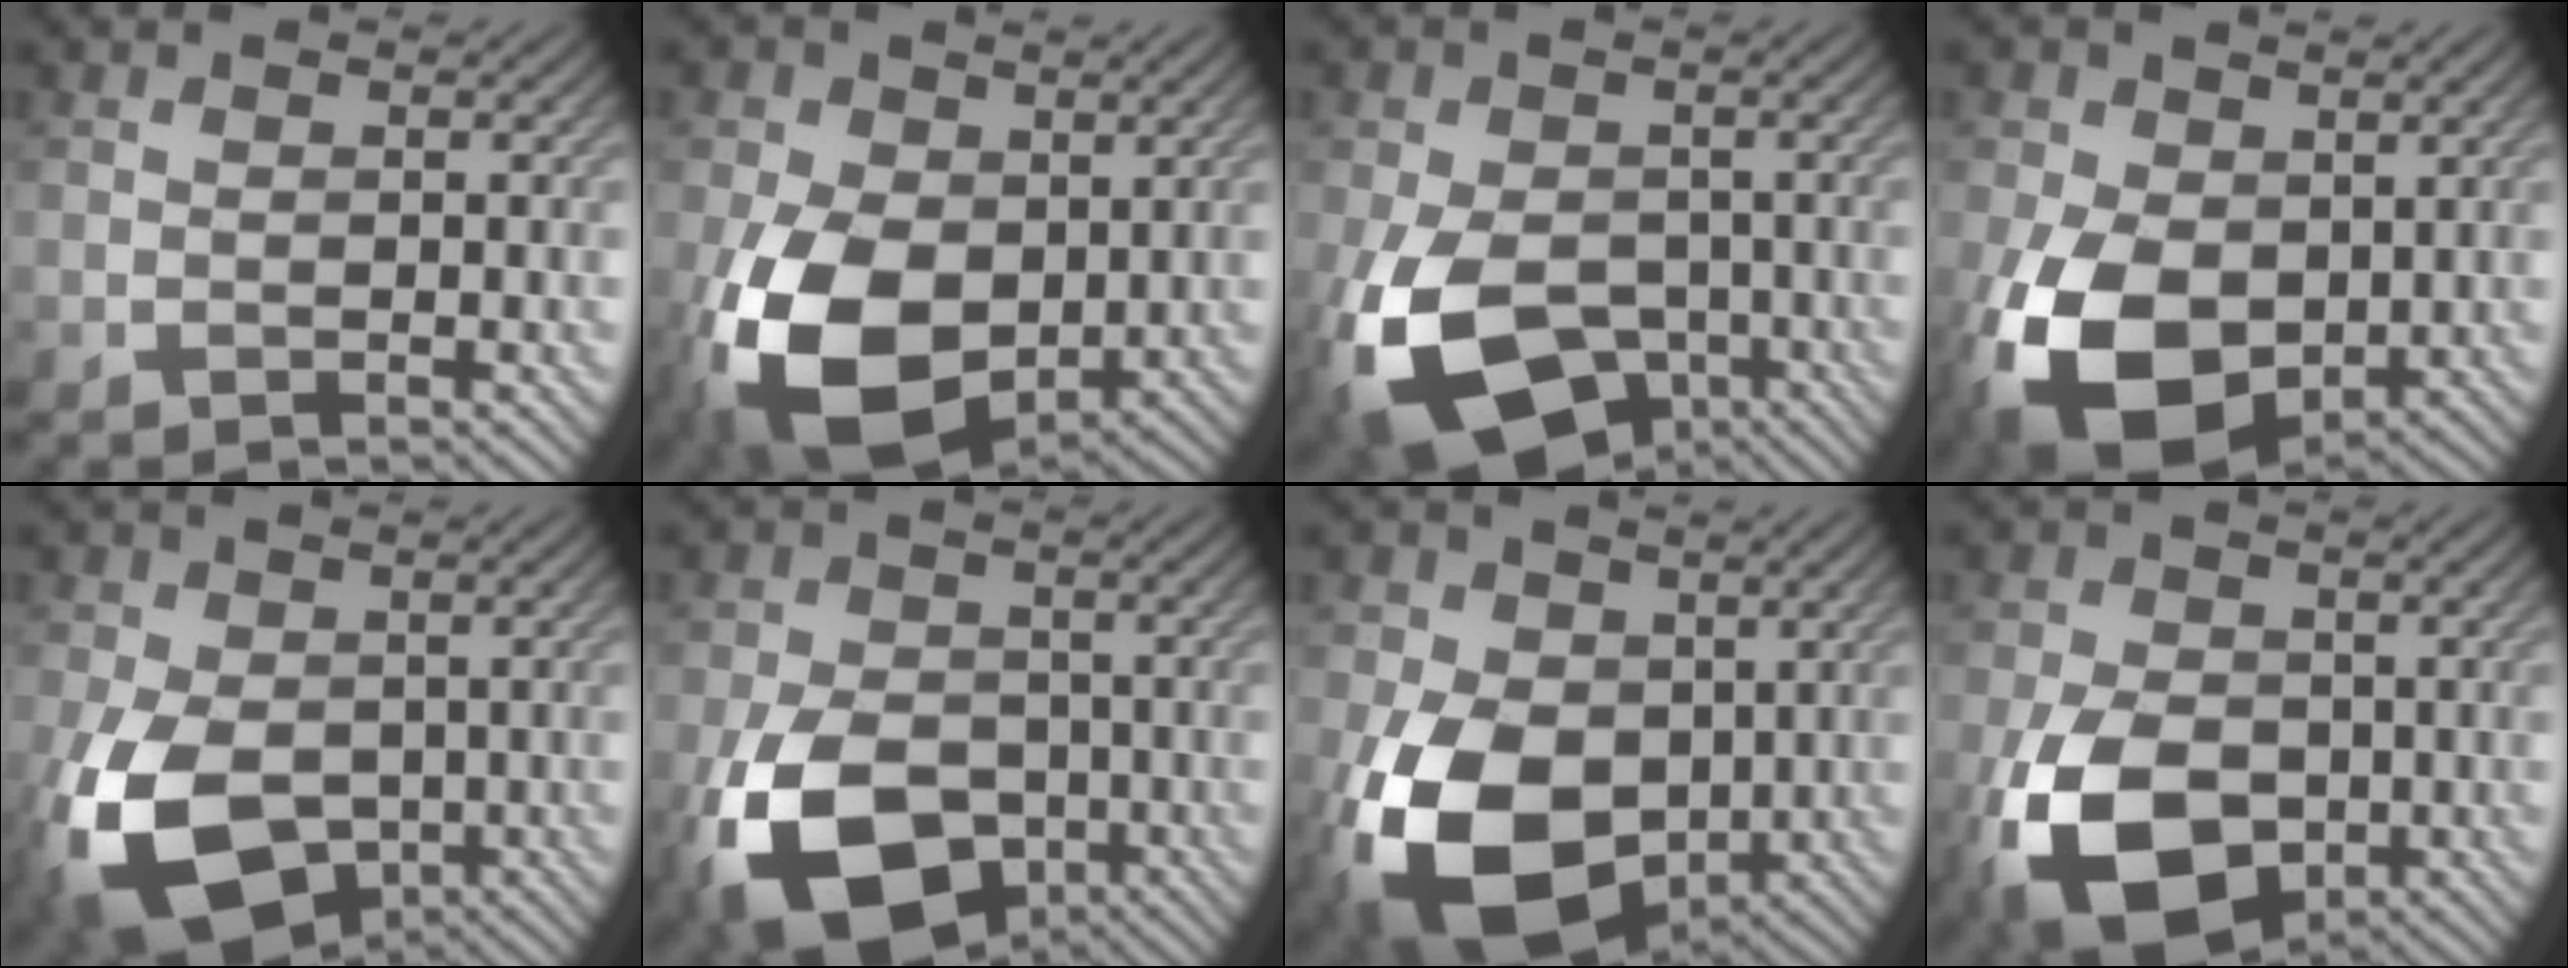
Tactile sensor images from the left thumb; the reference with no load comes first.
{"total": 13.9, "force": [-2.1, 9.3, 10.1], "torque": [-0.242, -0.030, -0.038]}
{"total": 15.7, "force": [-6.0, 10.1, 10.4], "torque": [-0.221, -0.045, -0.095]}
{"total": 13.6, "force": [-2.4, 9.0, 9.8], "torque": [-0.238, -0.024, -0.044]}
{"total": 14.0, "force": [-4.1, 9.1, 9.8], "torque": [-0.230, -0.031, -0.069]}
{"total": 15.1, "force": [-6.0, 9.8, 9.8], "torque": [-0.209, -0.039, -0.106]}
{"total": 15.0, "force": [-3.0, 10.4, 10.5], "torque": [-0.239, -0.018, -0.060]}
{"total": 13.2, "force": [-4.2, 8.6, 9.1], "torque": [-0.212, -0.028, -0.080]}